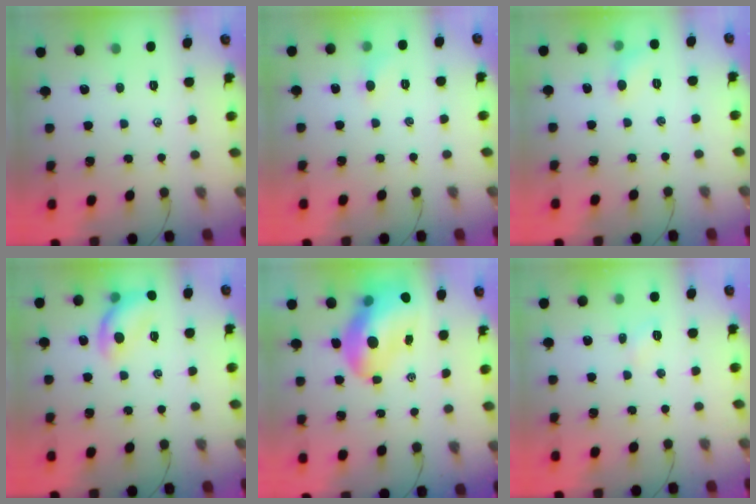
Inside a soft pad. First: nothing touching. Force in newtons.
{"total": 4.8, "press": 4.5, "slide": 1.5}
{"total": 5.0, "press": 4.8, "slide": 1.6}
{"total": 12.4, "press": 12.4, "slide": 0.8}
{"total": 15.6, "press": 14.9, "slide": 4.6}
{"total": 4.2, "press": 4.0, "slide": 1.3}